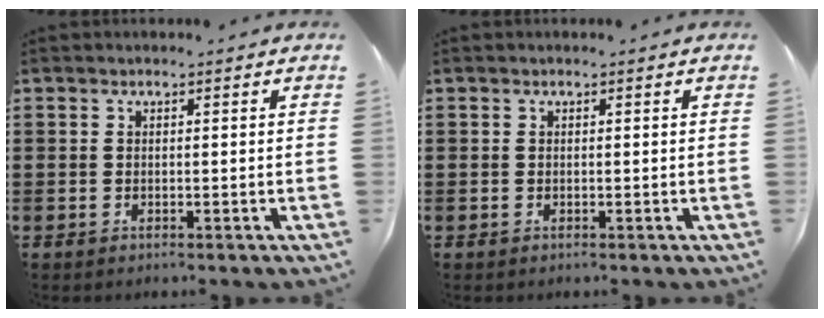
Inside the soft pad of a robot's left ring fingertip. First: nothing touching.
{"total": 0.0}